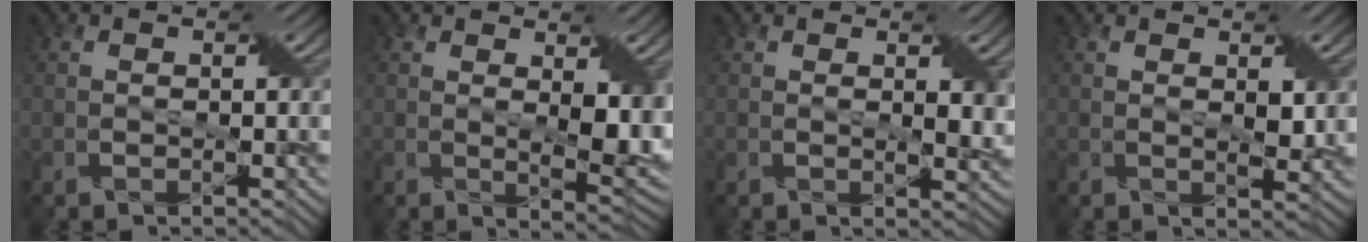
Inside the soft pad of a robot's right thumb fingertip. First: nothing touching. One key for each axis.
{"total": 6.0, "fx": 1.2, "fy": 2.6, "fz": 5.3, "tx": -0.090, "ty": -0.012, "tz": 0.027}
{"total": 2.9, "fx": 0.9, "fy": 1.0, "fz": 2.6, "tx": -0.045, "ty": -0.003, "tz": 0.018}
{"total": 2.4, "fx": 0.8, "fy": 1.0, "fz": 2.0, "tx": -0.039, "ty": -0.006, "tz": 0.018}